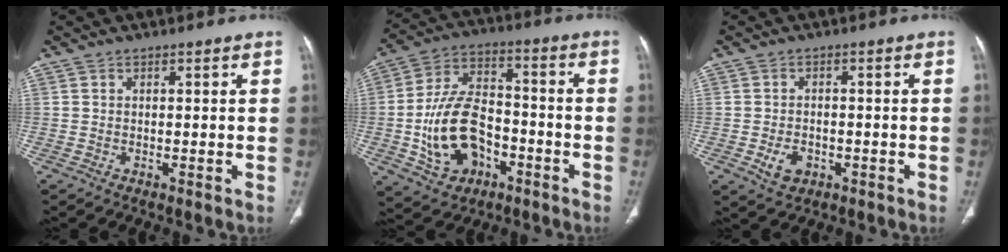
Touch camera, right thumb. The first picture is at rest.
{"total": 16.0, "force": [-4.8, 10.8, 10.9], "torque": [-0.184, 0.037, -0.079]}
{"total": 4.2, "force": [-1.5, 3.0, 2.5], "torque": [-0.036, 0.005, -0.020]}